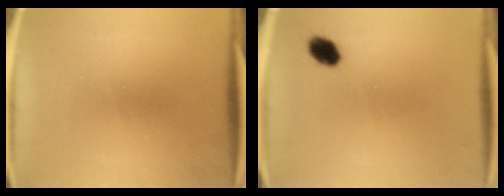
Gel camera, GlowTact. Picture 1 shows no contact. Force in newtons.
{"total": 4.0}